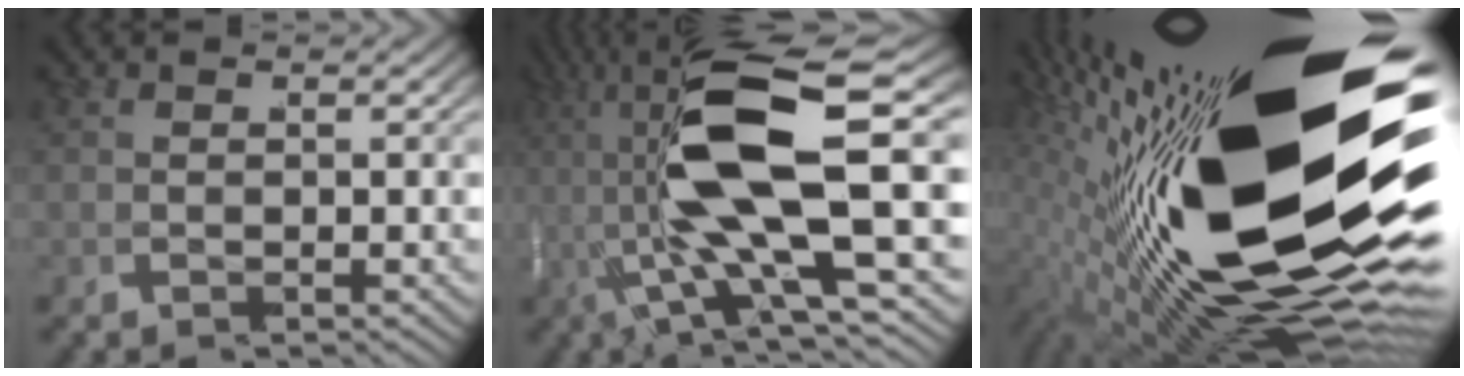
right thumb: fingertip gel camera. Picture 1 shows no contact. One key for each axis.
{"total": 15.1, "fx": 0.9, "fy": 6.5, "fz": 13.5, "tx": -0.274, "ty": -0.016, "tz": 0.021}
{"total": 25.8, "fx": -0.8, "fy": 11.5, "fz": 23.1, "tx": -0.388, "ty": -0.034, "tz": 0.024}